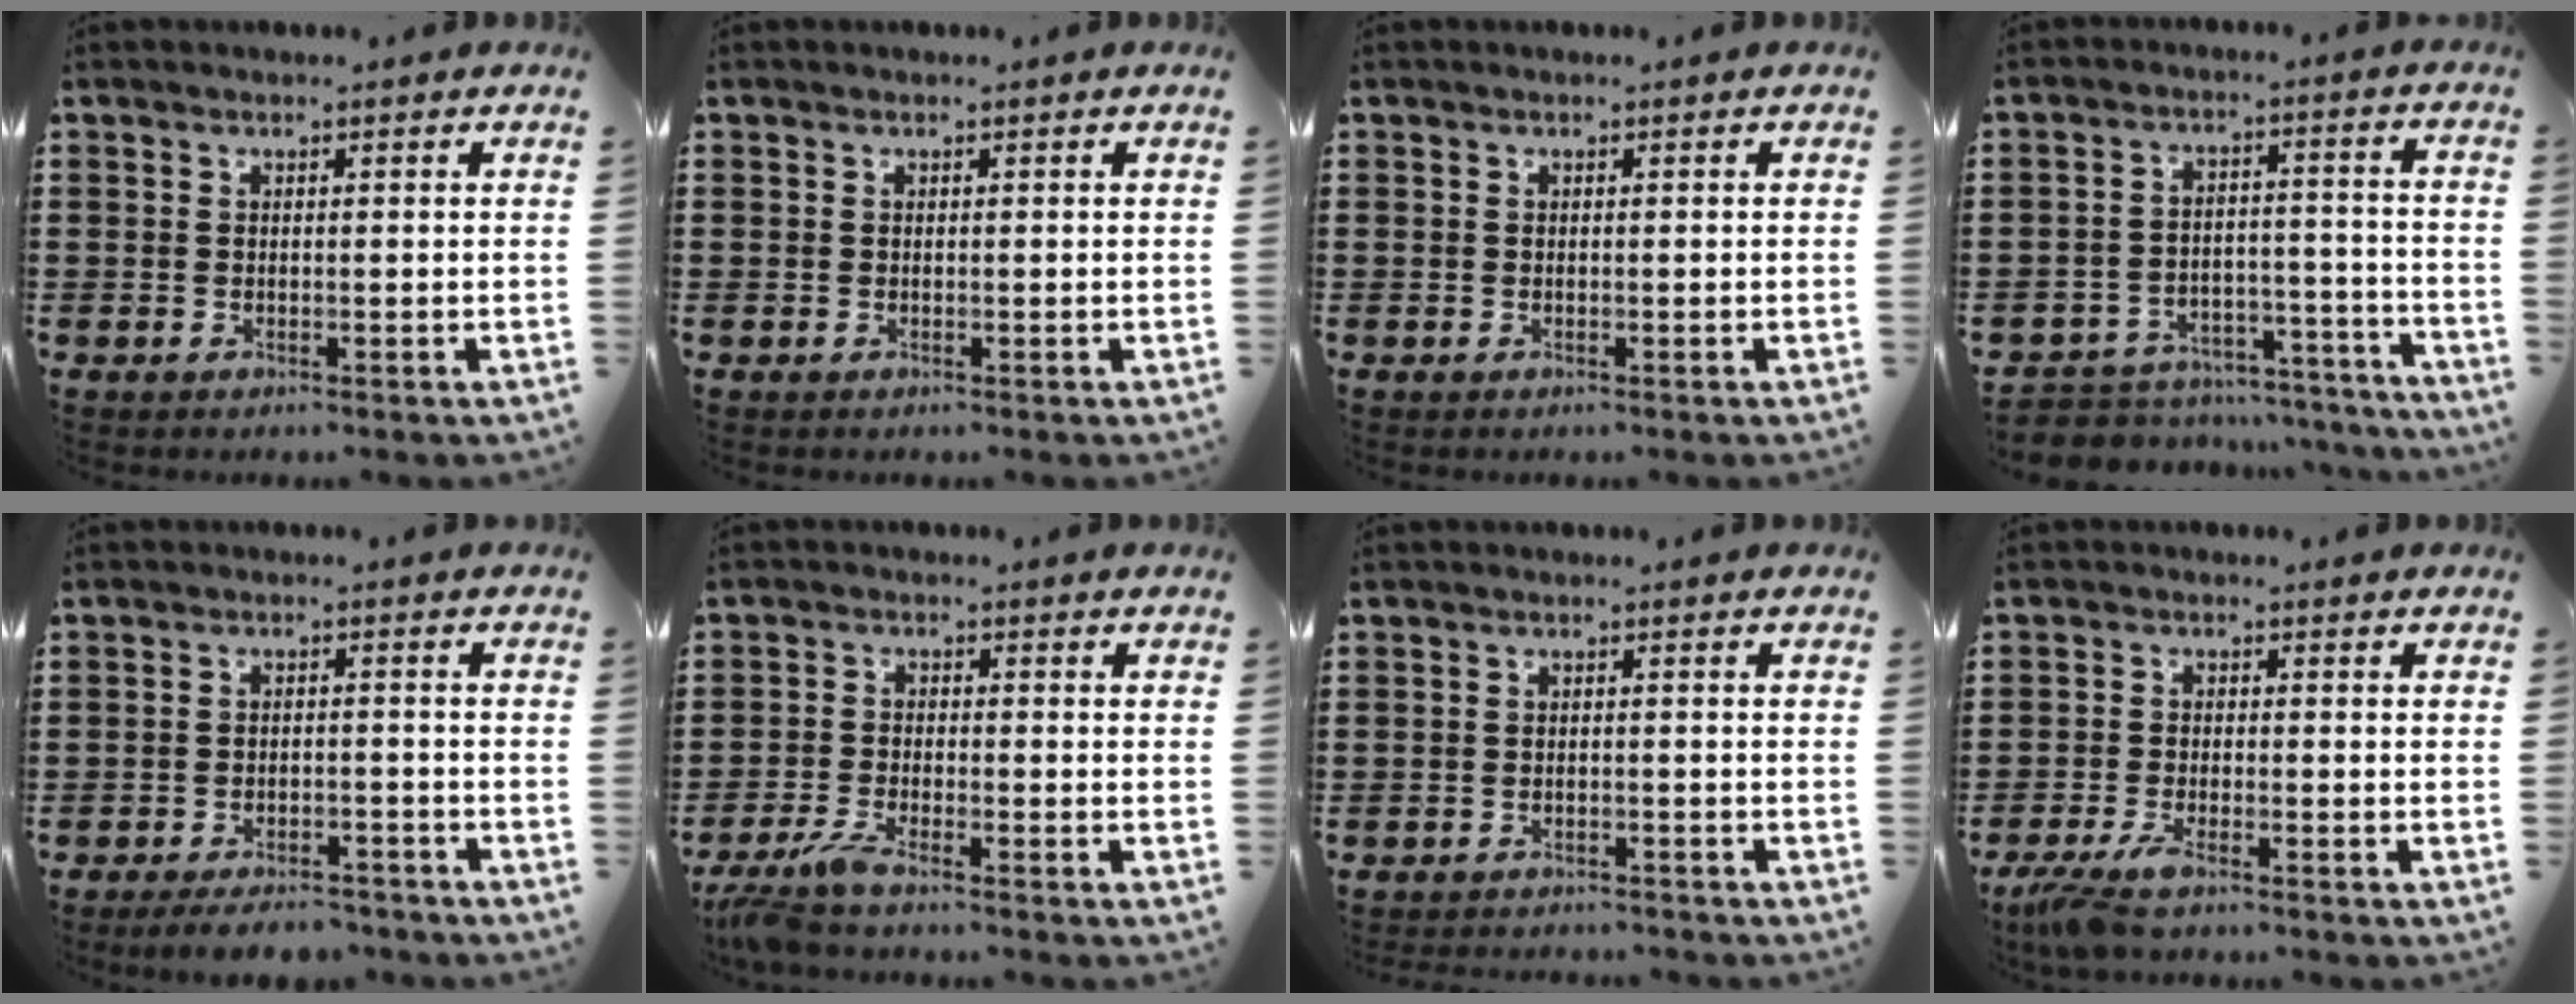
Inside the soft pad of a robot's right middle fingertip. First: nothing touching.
{"total": 0.0}
{"total": 0.0}
{"total": 5.8, "force": [-5.7, 1.2, 0.3], "torque": [-0.013, 0.015, -0.116]}
{"total": 4.0, "force": [-3.9, 0.7, 0.9], "torque": [-0.015, 0.005, -0.077]}
{"total": 4.1, "force": [-3.5, 0.1, 2.1], "torque": [-0.064, -0.013, -0.075]}
{"total": 1.8, "force": [-1.8, 0.1, -0.1], "torque": [-0.006, 0.000, -0.039]}
{"total": 3.9, "force": [-3.2, 0.4, 2.1], "torque": [-0.064, -0.013, -0.069]}